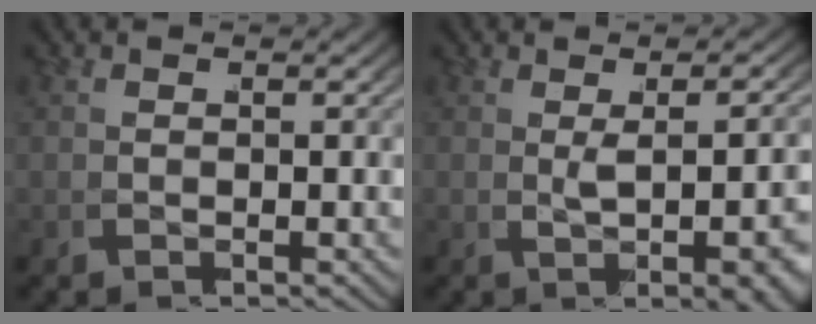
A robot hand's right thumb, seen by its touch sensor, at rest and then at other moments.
{"total": 4.7, "force": [0.0, 1.2, 4.5], "torque": [-0.053, 0.008, 0.002]}